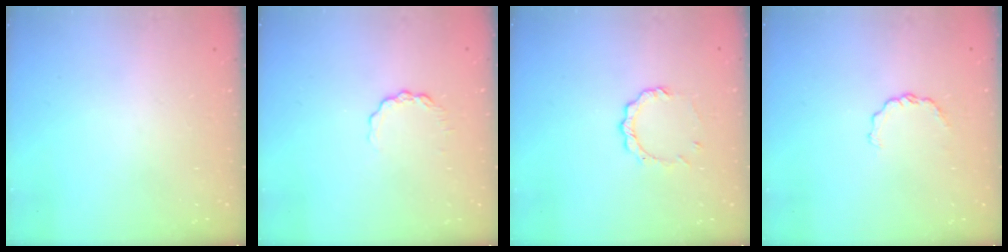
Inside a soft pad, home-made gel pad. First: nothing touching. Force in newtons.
{"total": 3.5, "press": 3.5, "slide": 0.4}
{"total": 5.5, "press": 5.5, "slide": 0.5}
{"total": 3.1, "press": 3.1, "slide": 0.3}